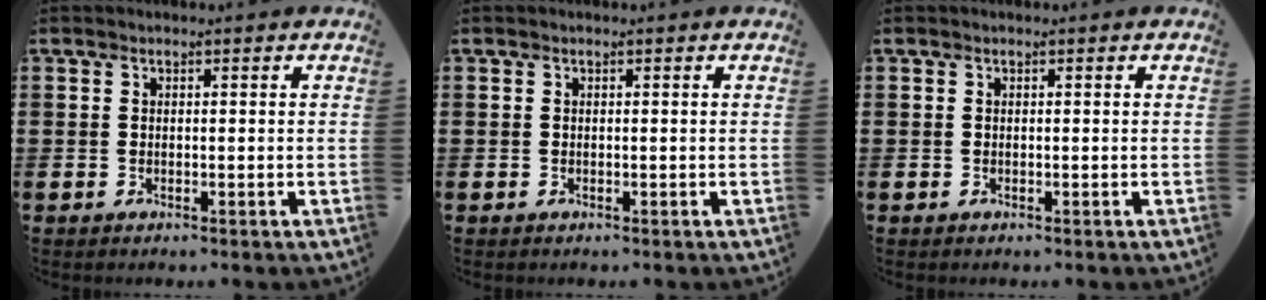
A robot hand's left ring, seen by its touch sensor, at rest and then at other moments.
{"total": 0.0}
{"total": 0.0}